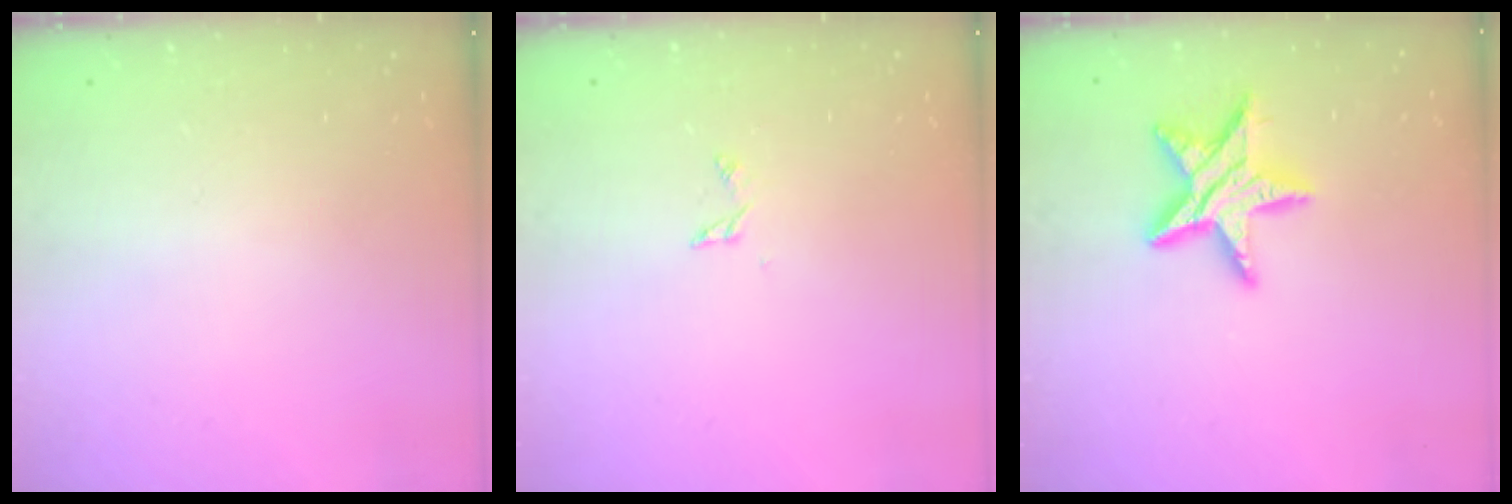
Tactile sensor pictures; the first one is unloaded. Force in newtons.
{"total": 2.8, "press": 2.8, "slide": 0.3}
{"total": 12.3, "press": 12.3, "slide": 0.8}